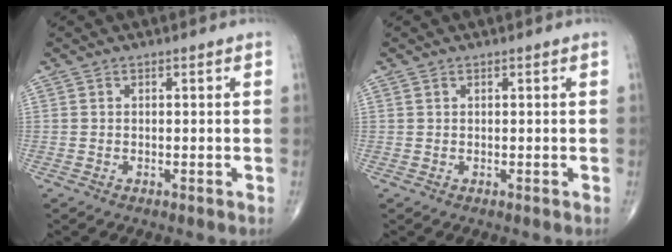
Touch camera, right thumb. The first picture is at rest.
{"total": 0.0}